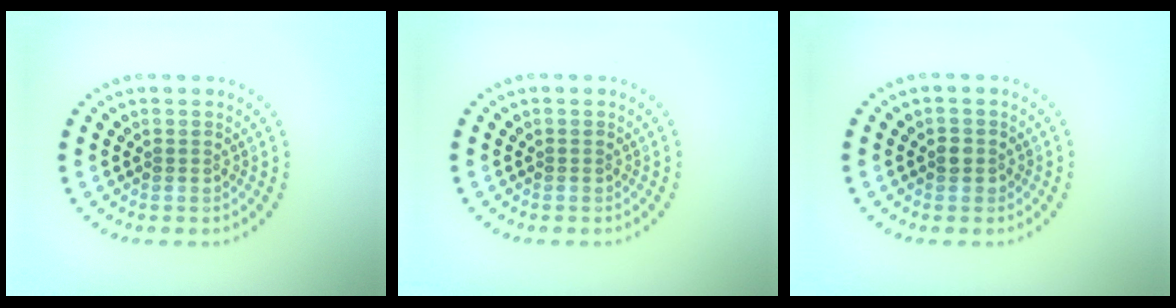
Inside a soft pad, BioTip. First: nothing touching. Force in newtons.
{"total": 0.0}
{"total": 1.1, "press": 1.0, "slide": 0.5}